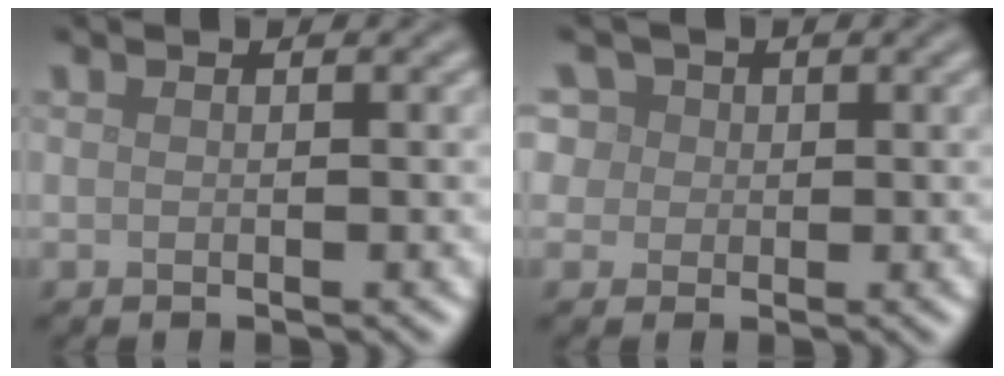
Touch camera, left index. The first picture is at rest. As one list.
[{"total": 7.1, "force": [3.4, 5.5, 3.1], "torque": [-0.051, 0.028, 0.027]}]